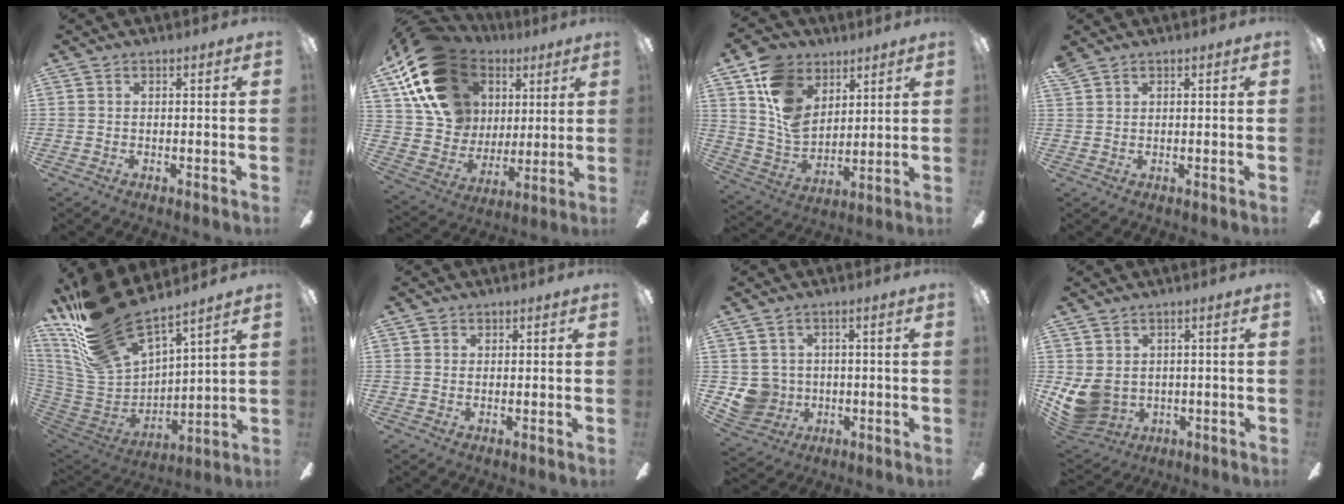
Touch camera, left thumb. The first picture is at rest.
{"total": 20.9, "force": [10.1, 15.5, 9.6], "torque": [-0.171, -0.034, 0.207]}
{"total": 14.0, "force": [7.5, 9.9, 6.4], "torque": [-0.139, -0.030, 0.148]}
{"total": 1.4, "force": [1.1, 0.8, 0.4], "torque": [-0.010, 0.000, 0.022]}
{"total": 22.4, "force": [17.9, 7.5, 11.2], "torque": [-0.251, -0.126, 0.316]}
{"total": 1.2, "force": [0.7, 0.9, 0.2], "torque": [0.004, 0.000, 0.010]}
{"total": 6.7, "force": [0.2, 6.6, 1.2], "torque": [-0.052, -0.002, 0.010]}
{"total": 8.1, "force": [-0.3, 7.1, 3.9], "torque": [-0.106, -0.007, 0.000]}